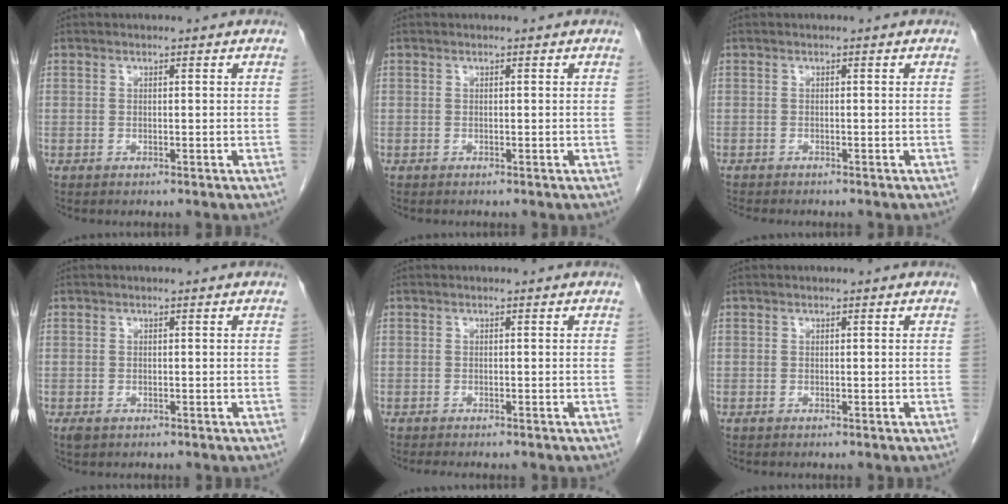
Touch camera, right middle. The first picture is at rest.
{"total": 0.0}
{"total": 3.0, "force": [-2.7, 0.4, 1.2], "torque": [-0.022, -0.007, -0.039]}
{"total": 1.2, "force": [-0.6, 0.7, 0.7], "torque": [-0.013, 0.000, -0.004]}
{"total": 4.5, "force": [-3.8, 0.9, 2.2], "torque": [-0.026, -0.009, -0.052]}
{"total": 0.0}